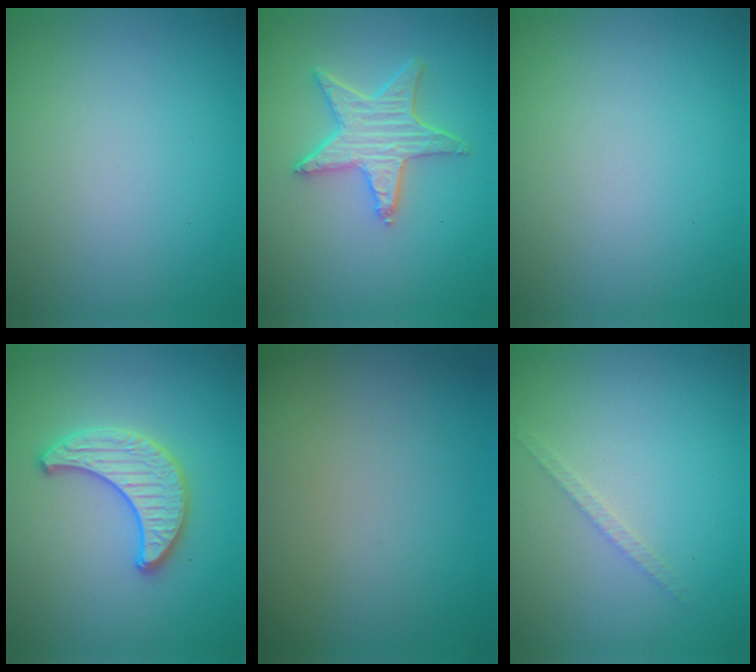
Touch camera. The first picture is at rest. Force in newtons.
{"total": 4.2, "press": 3.6, "slide": 2.1}
{"total": 0.0}
{"total": 2.7, "press": 2.7, "slide": 0.1}
{"total": 0.0}
{"total": 1.1, "press": 1.1, "slide": 0.2}